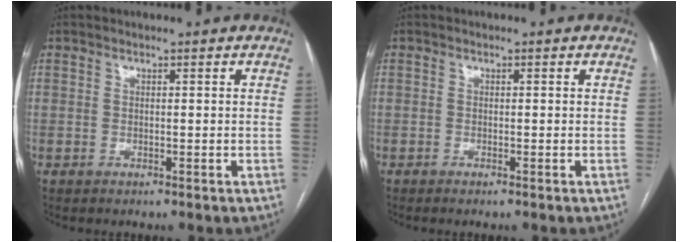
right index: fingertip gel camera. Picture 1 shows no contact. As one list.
[{"total": 0.6, "force": [-0.4, -0.1, 0.5], "torque": [-0.009, 0.000, -0.009]}]